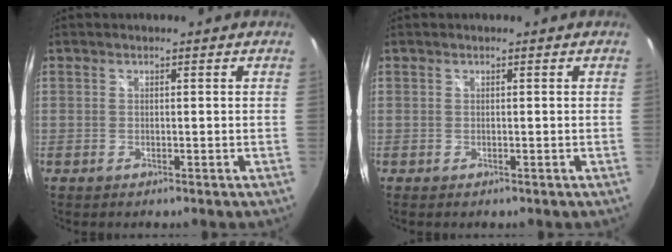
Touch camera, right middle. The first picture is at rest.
{"total": 0.0}